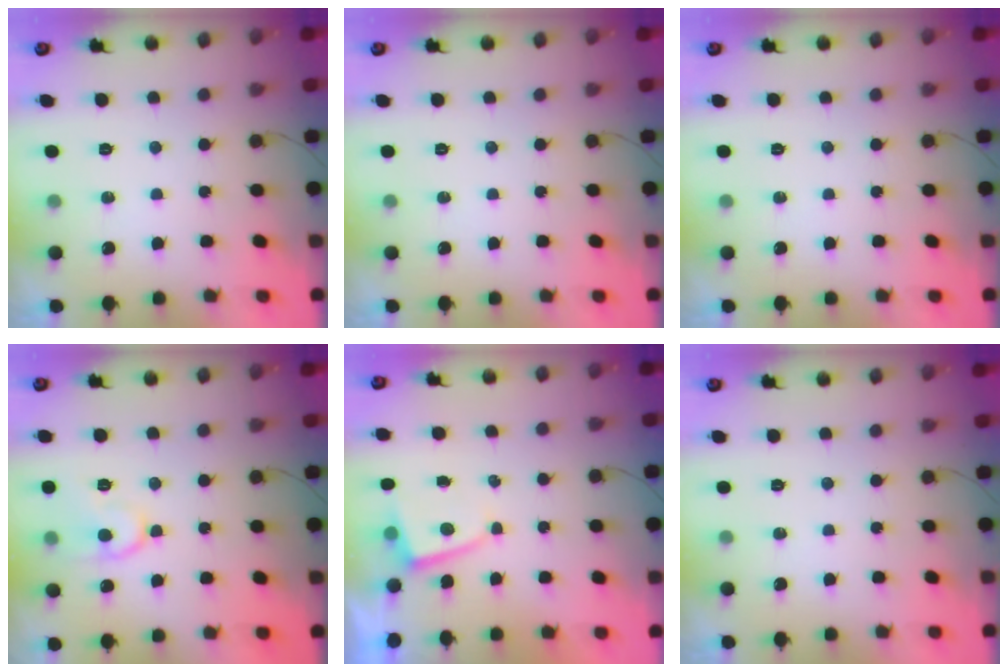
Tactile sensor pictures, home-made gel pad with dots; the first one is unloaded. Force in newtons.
{"total": 0.0}
{"total": 0.0}
{"total": 10.9, "press": 10.8, "slide": 0.9}
{"total": 1.2, "press": 1.2, "slide": 0.2}
{"total": 0.0}